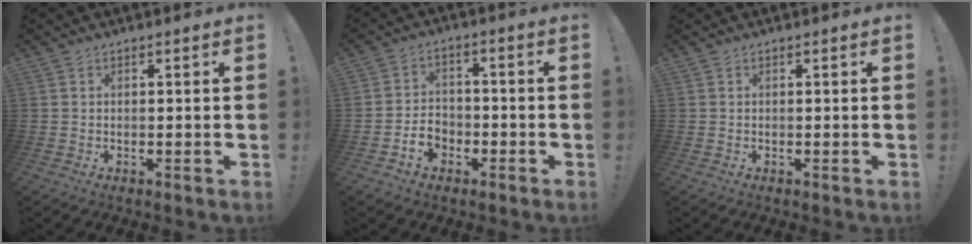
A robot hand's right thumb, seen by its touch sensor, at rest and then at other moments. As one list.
[{"total": 6.4, "force": [-3.7, 4.6, 2.5], "torque": [-0.047, 0.018, -0.065]}, {"total": 0.0}]